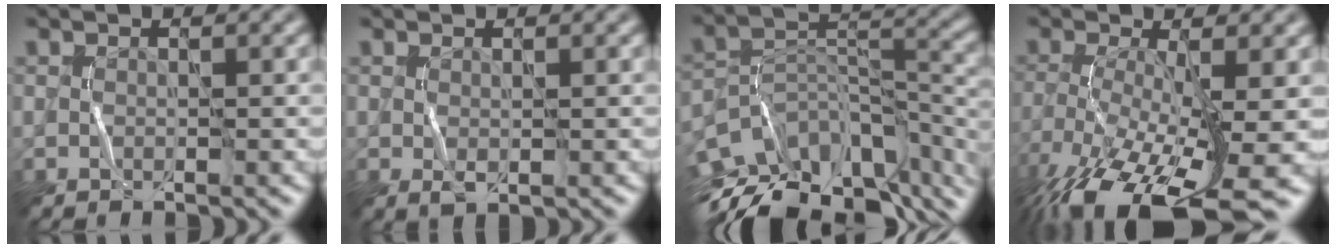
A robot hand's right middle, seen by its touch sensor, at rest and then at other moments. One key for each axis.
{"total": 0.9, "fx": -0.1, "fy": 0.5, "fz": 0.8, "tx": -0.014, "ty": -0.004, "tz": 0.001}
{"total": 12.9, "fx": -8.9, "fy": 5.7, "fz": 7.4, "tx": -0.151, "ty": 0.008, "tz": -0.136}
{"total": 12.4, "fx": -6.3, "fy": 4.1, "fz": 9.9, "tx": -0.198, "ty": -0.025, "tz": -0.109}